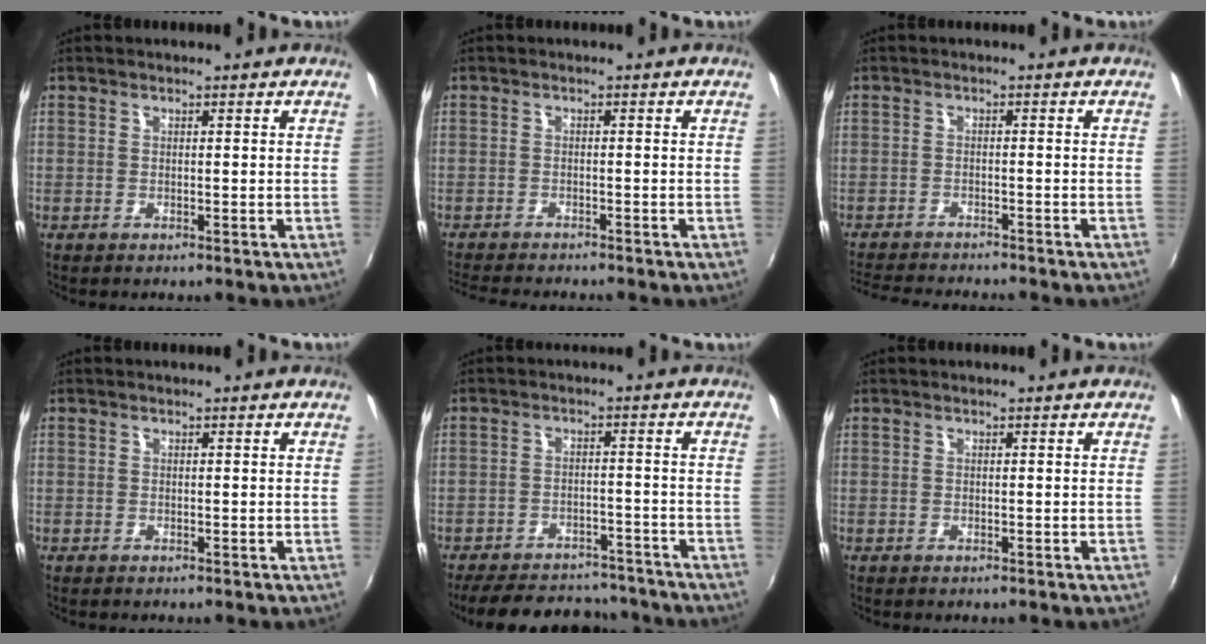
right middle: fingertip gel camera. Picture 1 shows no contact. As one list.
[{"total": 6.6, "force": [-6.1, 0.7, 2.4], "torque": [-0.064, -0.020, -0.101]}, {"total": 8.2, "force": [-7.7, 0.8, 2.8], "torque": [-0.076, -0.017, -0.126]}, {"total": 0.0}, {"total": 18.9, "force": [-16.1, 7.1, 6.8], "torque": [-0.153, 0.019, -0.206]}, {"total": 0.0}]